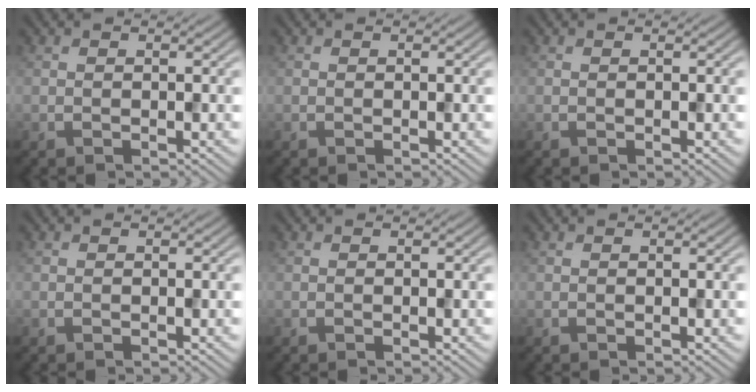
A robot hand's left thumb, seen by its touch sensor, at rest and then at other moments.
{"total": 0.0}
{"total": 0.0}
{"total": 0.0}
{"total": 0.0}
{"total": 0.0}